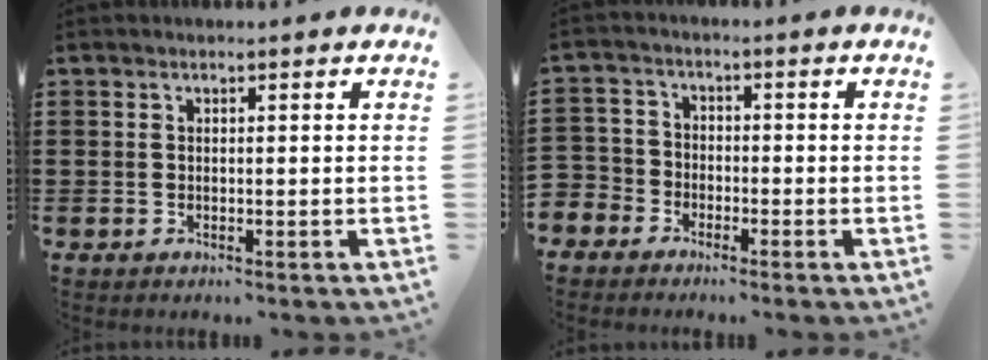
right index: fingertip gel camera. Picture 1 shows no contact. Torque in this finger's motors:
{"motor_torque": [1.09, 1.05, 0.17, 0.01]}